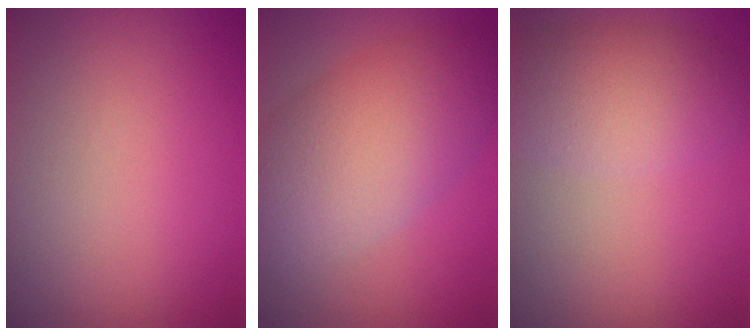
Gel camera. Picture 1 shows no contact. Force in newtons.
{"total": 8.1, "press": 8.1, "slide": 0.4}
{"total": 4.7, "press": 4.7, "slide": 0.1}